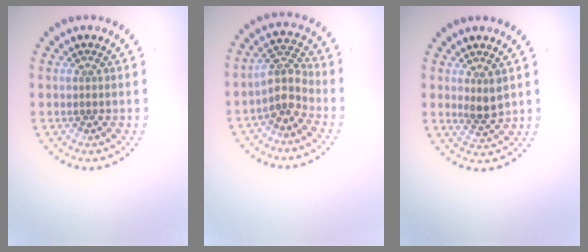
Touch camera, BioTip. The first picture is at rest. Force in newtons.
{"total": 2.9, "press": 2.4, "slide": 1.7}
{"total": 1.9, "press": 1.6, "slide": 1.0}